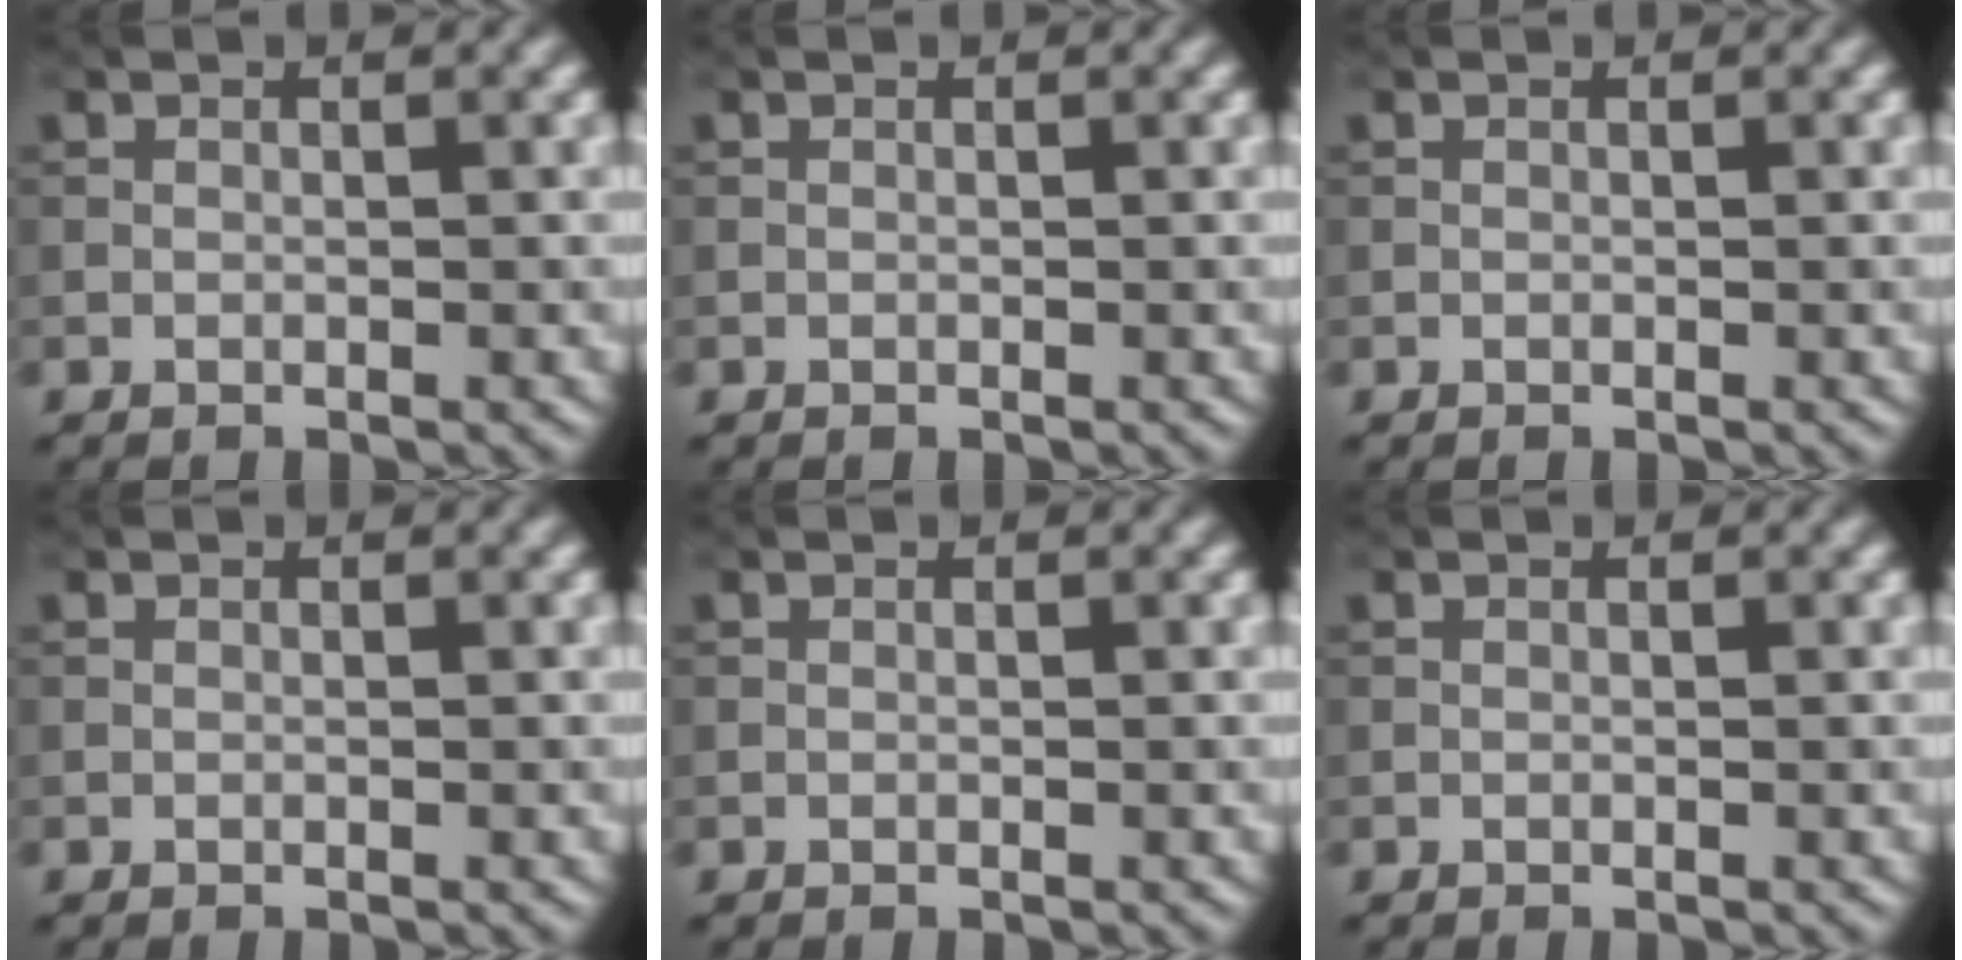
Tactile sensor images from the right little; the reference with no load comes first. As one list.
[{"total": 0.0}, {"total": 0.0}, {"total": 0.0}, {"total": 0.0}, {"total": 0.0}]